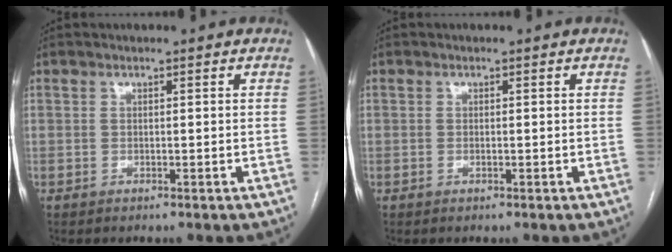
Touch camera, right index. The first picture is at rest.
{"total": 0.0}